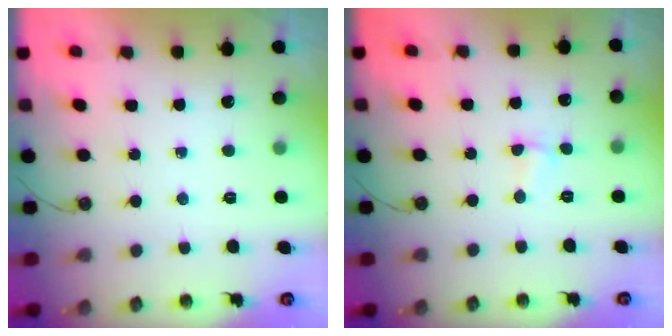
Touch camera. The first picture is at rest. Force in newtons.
{"total": 2.7, "press": 2.6, "slide": 0.7}